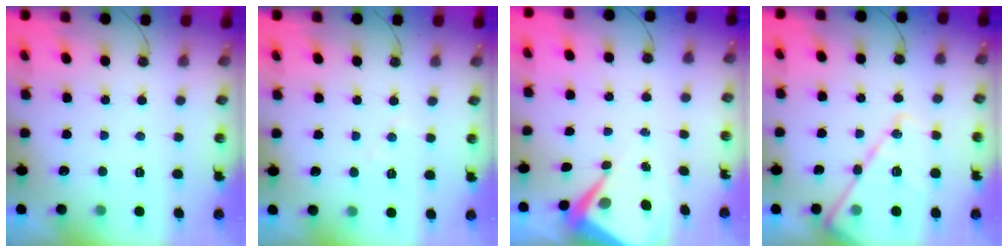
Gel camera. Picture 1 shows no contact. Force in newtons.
{"total": 7.1, "press": 7.0, "slide": 0.9}
{"total": 5.6, "press": 5.6, "slide": 0.5}
{"total": 17.5, "press": 17.5, "slide": 1.5}